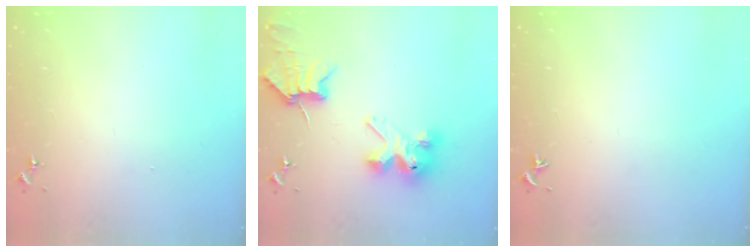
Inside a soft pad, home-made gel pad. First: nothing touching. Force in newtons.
{"total": 8.1, "press": 8.1, "slide": 0.3}
{"total": 0.0}